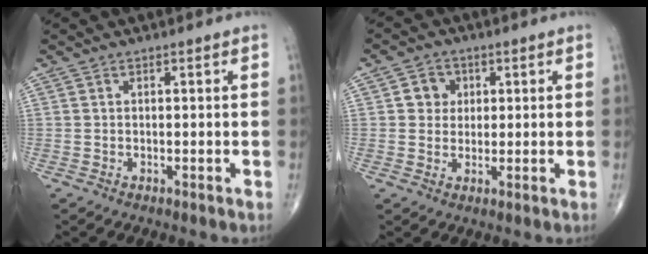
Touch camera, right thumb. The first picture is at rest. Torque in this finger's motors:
{"motor_torque": [0.43, 0.72, 0.29, 0.20, -0.03]}